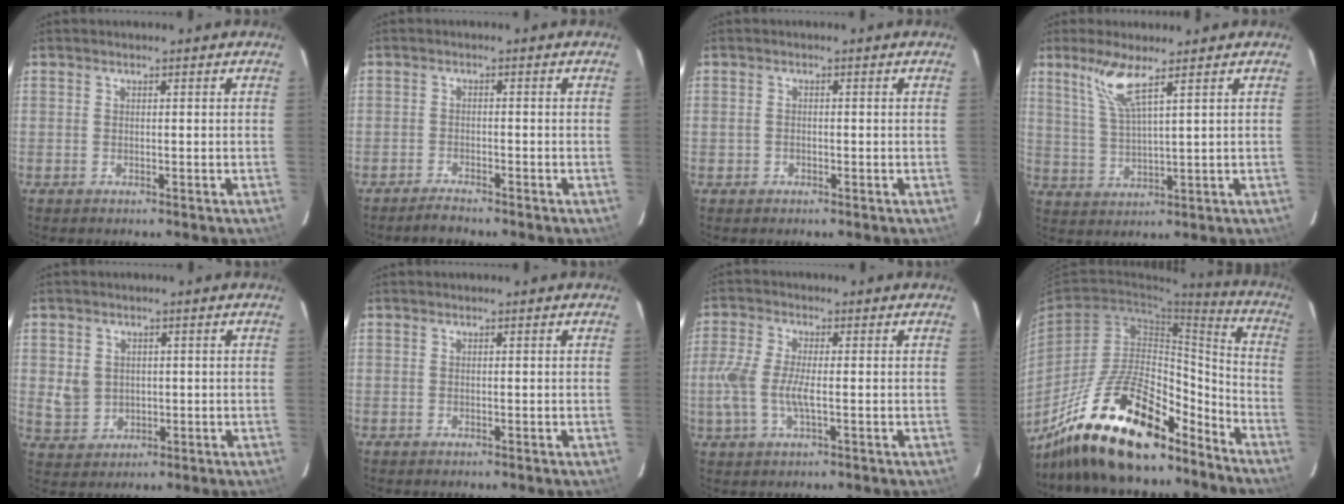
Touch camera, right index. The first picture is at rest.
{"total": 2.5, "force": [-2.4, 0.3, 0.7], "torque": [-0.027, -0.003, -0.046]}
{"total": 1.2, "force": [-0.6, 1.0, 0.3], "torque": [-0.004, 0.002, -0.006]}
{"total": 6.7, "force": [4.4, 0.4, 5.1], "torque": [-0.111, -0.003, 0.094]}
{"total": 5.2, "force": [0.4, 4.7, 2.1], "torque": [-0.046, 0.006, 0.021]}
{"total": 0.0}
{"total": 7.0, "force": [-1.3, 2.1, 6.5], "torque": [-0.146, -0.001, -0.025]}
{"total": 24.3, "force": [-18.4, 8.4, 13.5], "torque": [-0.238, 0.008, -0.295]}